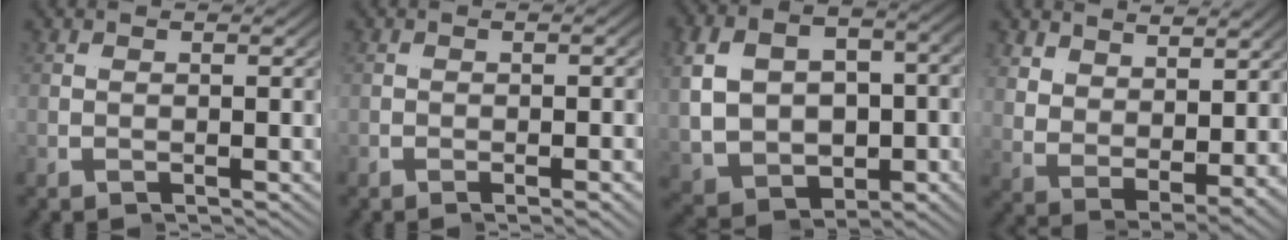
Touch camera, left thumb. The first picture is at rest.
{"total": 2.1, "force": [-0.9, -1.0, 1.6], "torque": [-0.030, 0.007, -0.020]}
{"total": 9.5, "force": [-1.2, 6.8, 6.4], "torque": [-0.127, -0.033, 0.003]}
{"total": 2.8, "force": [2.3, -1.6, -0.2], "torque": [-0.010, 0.004, 0.046]}